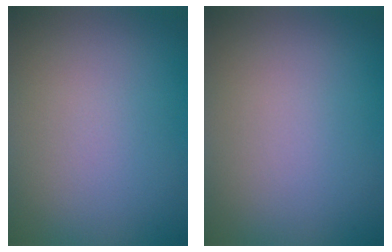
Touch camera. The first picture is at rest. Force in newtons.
{"total": 0.0}